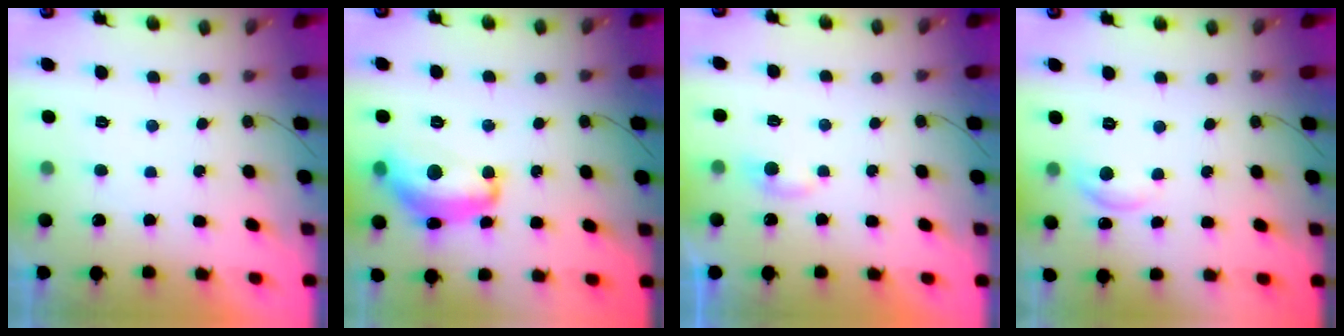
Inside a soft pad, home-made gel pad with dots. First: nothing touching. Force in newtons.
{"total": 13.6, "press": 13.5, "slide": 1.1}
{"total": 3.4, "press": 3.4, "slide": 0.5}
{"total": 7.3, "press": 7.3, "slide": 0.5}